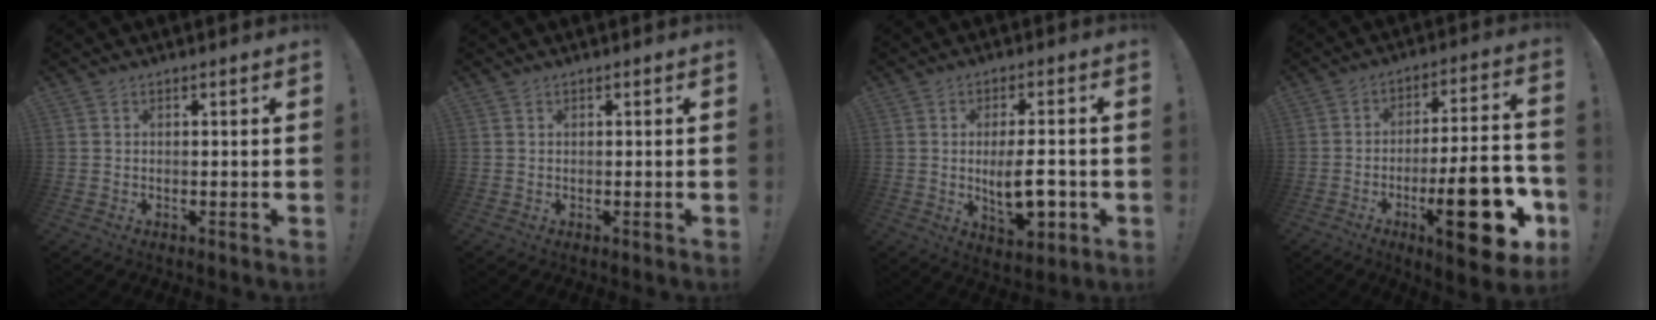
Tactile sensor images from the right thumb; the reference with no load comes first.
{"total": 0.0}
{"total": 11.4, "force": [-1.9, 4.3, 10.4], "torque": [-0.164, 0.000, -0.032]}
{"total": 22.6, "force": [-8.6, 6.5, 19.8], "torque": [-0.273, 0.041, -0.124]}